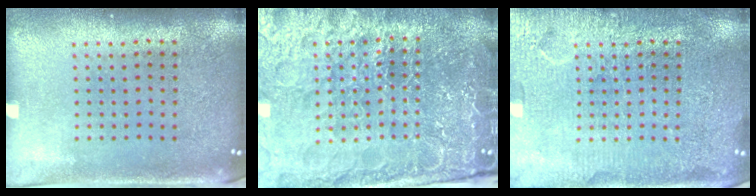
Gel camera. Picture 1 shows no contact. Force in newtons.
{"total": 5.7, "press": 5.2, "slide": 2.4}
{"total": 5.1, "press": 5.1, "slide": 0.7}